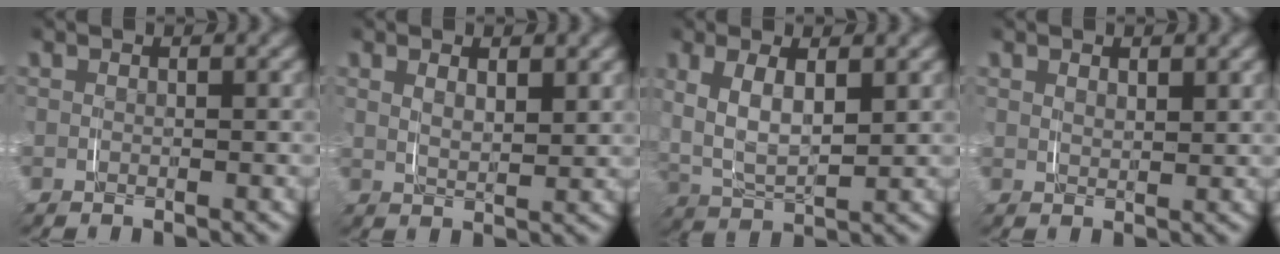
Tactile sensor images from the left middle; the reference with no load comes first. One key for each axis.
{"total": 2.0, "fx": 1.2, "fy": 0.6, "fz": 1.5, "tx": -0.030, "ty": -0.009, "tz": 0.027}
{"total": 5.9, "fx": 0.8, "fy": 3.7, "fz": 4.5, "tx": -0.110, "ty": -0.012, "tz": 0.021}
{"total": 1.1, "fx": 1.0, "fy": 0.3, "fz": 0.5, "tx": -0.008, "ty": -0.005, "tz": 0.022}